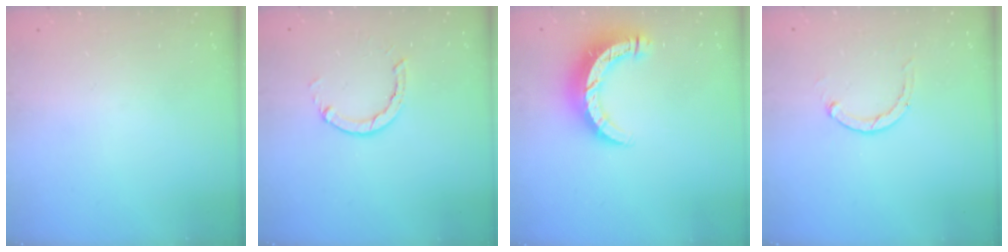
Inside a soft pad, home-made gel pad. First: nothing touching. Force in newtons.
{"total": 3.2, "press": 3.1, "slide": 0.4}
{"total": 10.6, "press": 10.5, "slide": 1.2}
{"total": 2.8, "press": 2.8, "slide": 0.5}